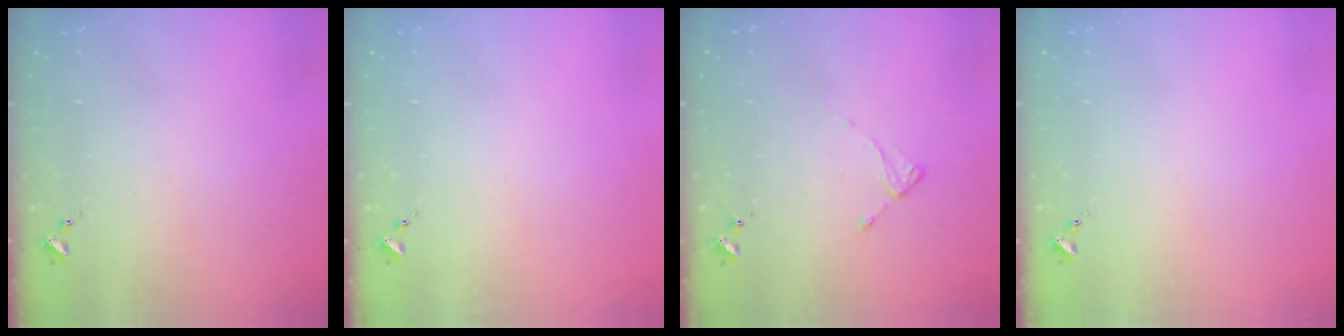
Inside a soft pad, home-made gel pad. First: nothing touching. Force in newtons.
{"total": 0.0}
{"total": 2.0, "press": 1.9, "slide": 0.4}
{"total": 0.0}